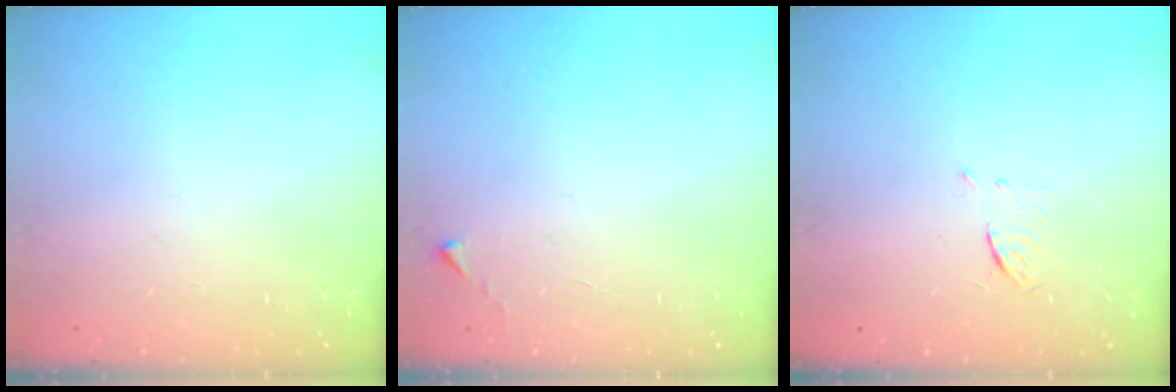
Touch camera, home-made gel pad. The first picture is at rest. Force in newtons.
{"total": 2.7, "press": 2.6, "slide": 0.4}
{"total": 3.6, "press": 3.4, "slide": 1.4}